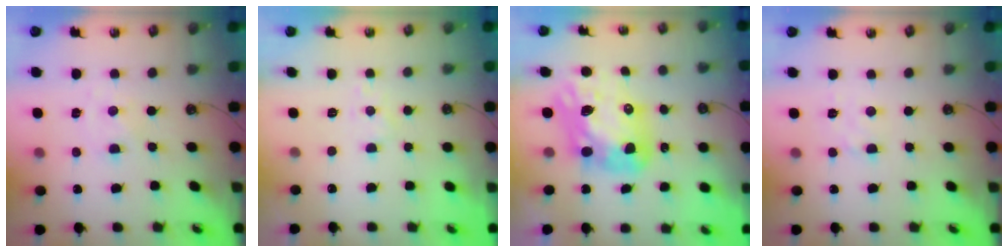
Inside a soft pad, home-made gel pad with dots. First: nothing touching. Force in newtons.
{"total": 4.2, "press": 4.1, "slide": 1.0}
{"total": 13.8, "press": 13.7, "slide": 1.2}
{"total": 2.9, "press": 2.9, "slide": 0.7}